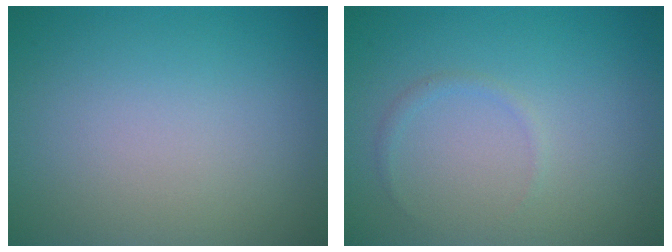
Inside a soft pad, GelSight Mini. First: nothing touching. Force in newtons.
{"total": 0.7, "press": 0.7, "slide": 0.1}